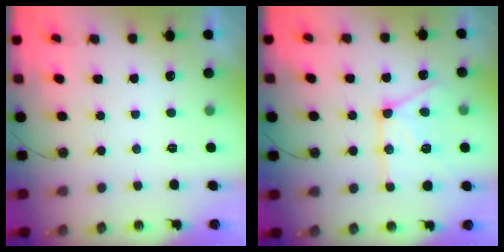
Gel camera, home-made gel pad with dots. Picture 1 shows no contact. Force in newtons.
{"total": 15.0, "press": 14.9, "slide": 1.7}